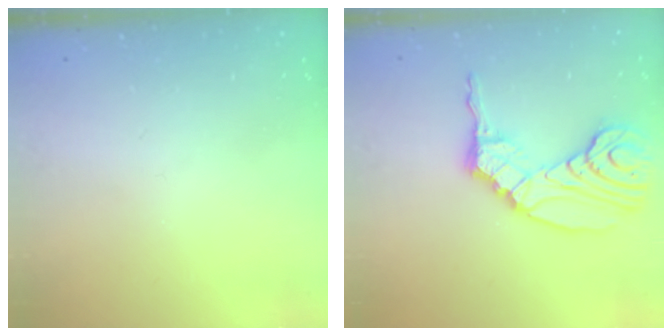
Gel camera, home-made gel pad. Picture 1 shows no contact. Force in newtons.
{"total": 16.9, "press": 16.2, "slide": 4.9}